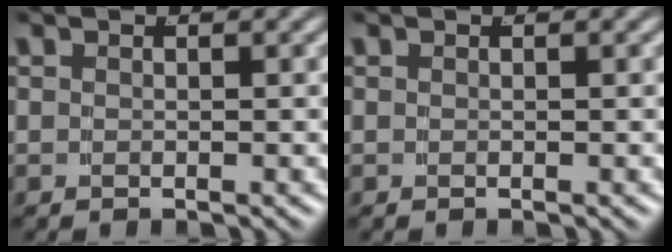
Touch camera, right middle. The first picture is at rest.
{"total": 0.0}